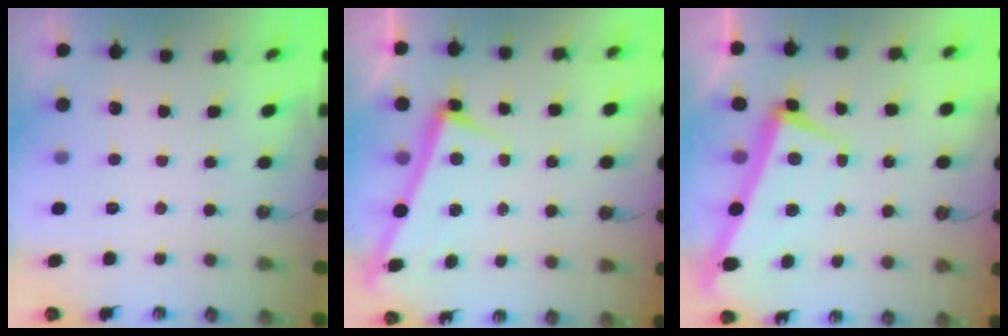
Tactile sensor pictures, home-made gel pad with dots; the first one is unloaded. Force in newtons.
{"total": 2.5, "press": 2.4, "slide": 0.7}
{"total": 3.0, "press": 2.1, "slide": 2.0}